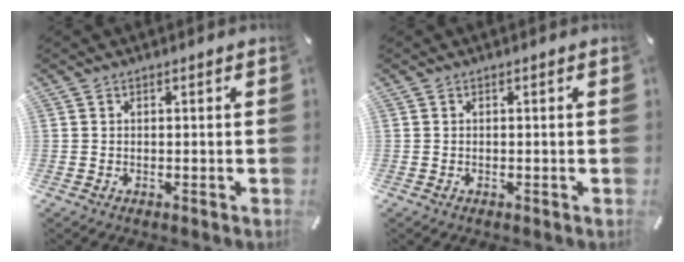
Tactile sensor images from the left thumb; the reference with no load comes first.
{"total": 0.0}